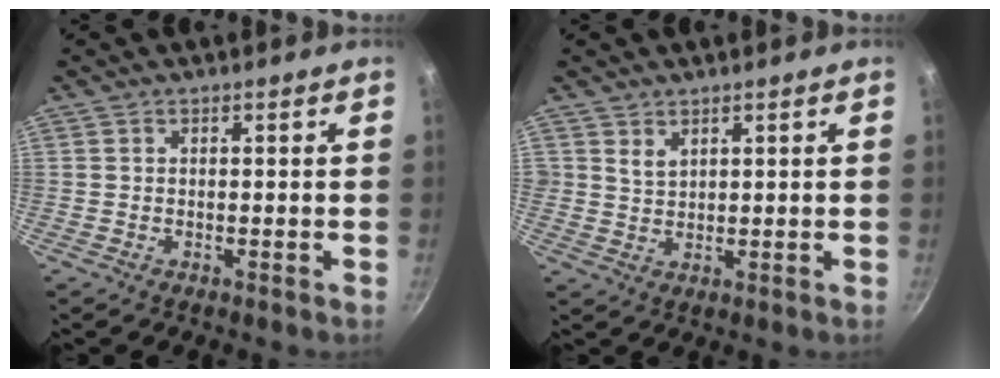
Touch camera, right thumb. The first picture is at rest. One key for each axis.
{"total": 2.4, "fx": 1.6, "fy": 1.6, "fz": 1.0, "tx": -0.012, "ty": -0.010, "tz": 0.033}